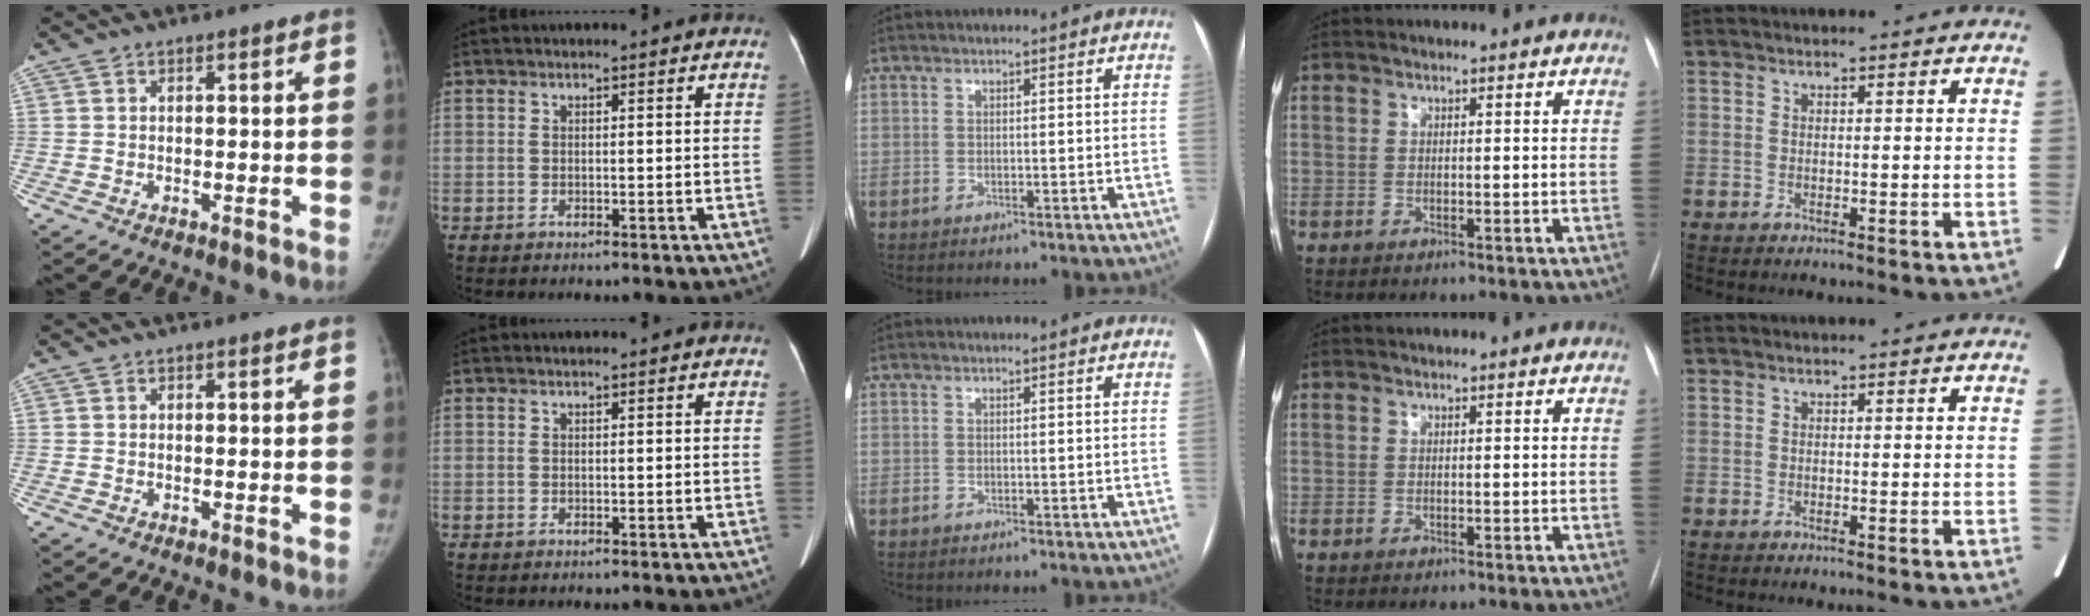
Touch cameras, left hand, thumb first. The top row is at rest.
{}